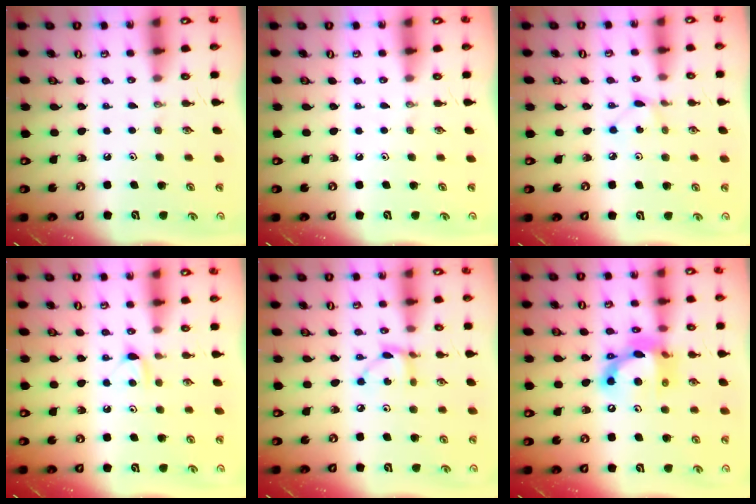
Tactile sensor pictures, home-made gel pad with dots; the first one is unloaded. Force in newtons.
{"total": 0.0}
{"total": 3.2, "press": 3.2, "slide": 0.4}
{"total": 4.8, "press": 4.7, "slide": 0.7}
{"total": 5.3, "press": 5.3, "slide": 0.2}
{"total": 14.7, "press": 14.7, "slide": 0.8}